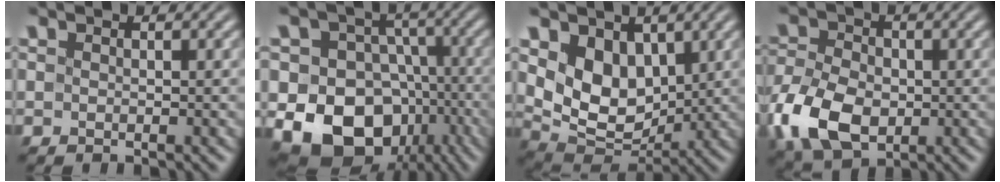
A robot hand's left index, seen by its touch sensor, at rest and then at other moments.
{"total": 14.3, "force": [-5.4, 11.5, 6.4], "torque": [-0.087, -0.015, -0.105]}
{"total": 6.6, "force": [2.1, 4.7, 4.1], "torque": [-0.081, -0.018, 0.036]}
{"total": 8.5, "force": [-2.5, 5.7, 5.7], "torque": [-0.138, -0.009, -0.063]}